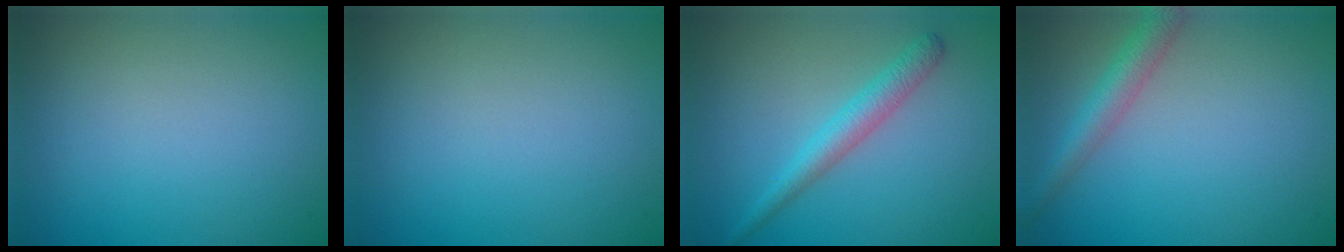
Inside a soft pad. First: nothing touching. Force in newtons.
{"total": 0.0}
{"total": 2.7, "press": 2.7, "slide": 0.1}
{"total": 2.9, "press": 2.9, "slide": 0.2}